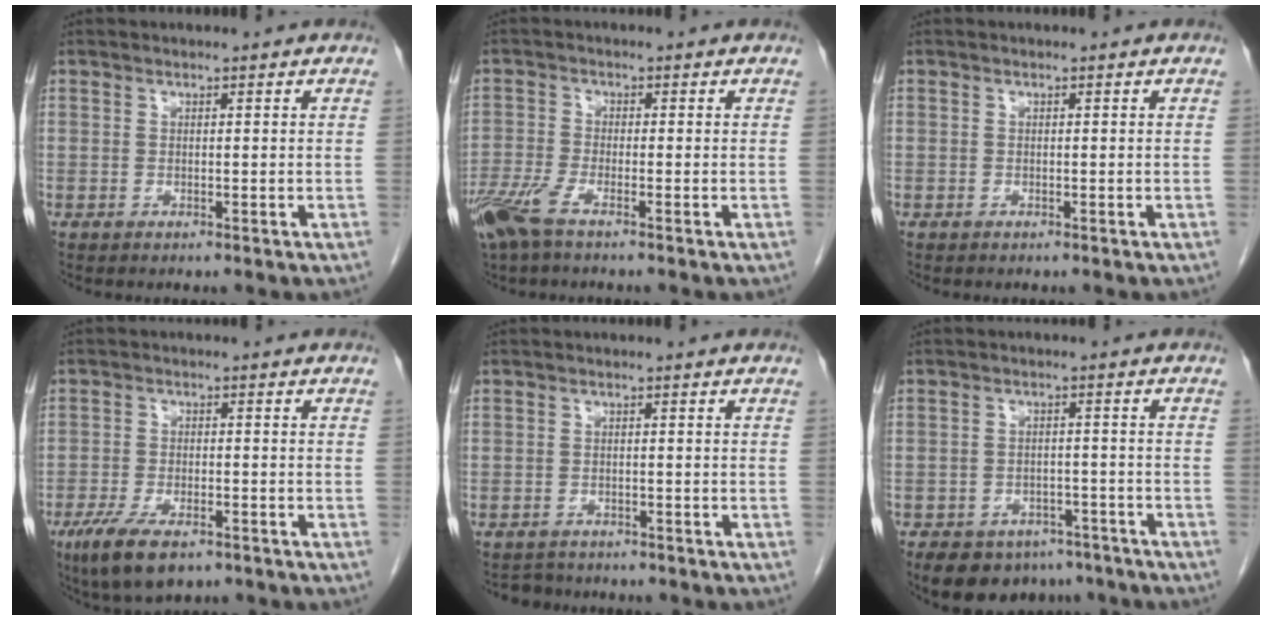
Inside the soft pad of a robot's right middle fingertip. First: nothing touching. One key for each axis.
{"total": 5.4, "fx": -3.7, "fy": 0.8, "fz": 3.8, "tx": -0.090, "ty": -0.012, "tz": -0.076}
{"total": 0.0}
{"total": 8.0, "fx": -5.2, "fy": 2.9, "fz": 5.4, "tx": -0.102, "ty": -0.015, "tz": -0.085}
{"total": 2.4, "fx": -2.2, "fy": 1.0, "fz": -0.4, "tx": 0.002, "ty": -0.002, "tz": -0.035}
{"total": 9.3, "fx": -7.0, "fy": 5.6, "fz": 2.7, "tx": -0.031, "ty": 0.005, "tz": -0.091}